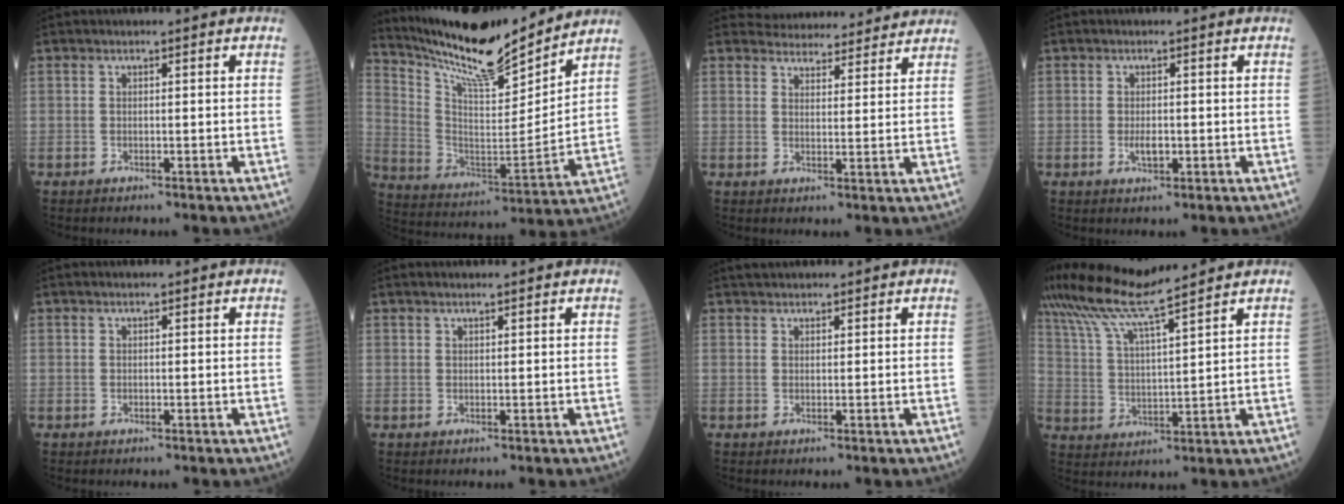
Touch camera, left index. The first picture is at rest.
{"total": 17.4, "force": [16.1, 1.5, 6.4], "torque": [-0.132, -0.018, 0.278]}
{"total": 10.9, "force": [10.6, 2.3, 1.2], "torque": [-0.001, 0.013, 0.128]}
{"total": 1.9, "force": [-0.4, 0.8, 1.6], "torque": [-0.033, -0.003, -0.002]}
{"total": 0.0}
{"total": 1.5, "force": [1.4, 0.0, 0.5], "torque": [-0.009, 0.011, 0.024]}
{"total": 2.6, "force": [2.5, 0.7, 0.5], "torque": [-0.001, 0.028, 0.040]}
{"total": 10.5, "force": [9.2, -1.0, 5.0], "torque": [-0.105, 0.021, 0.176]}